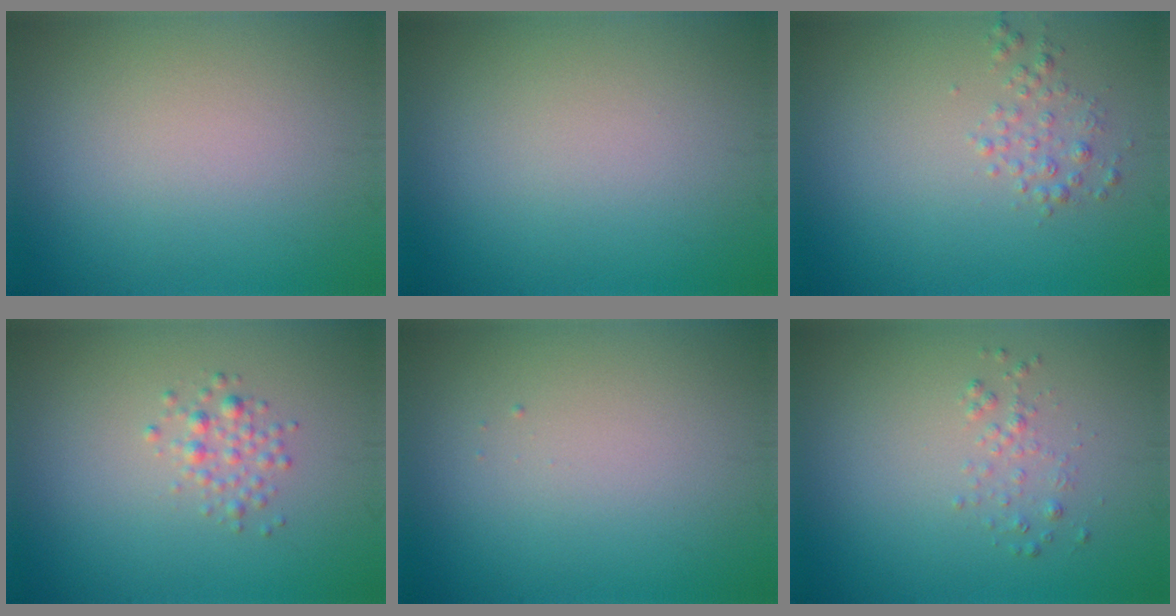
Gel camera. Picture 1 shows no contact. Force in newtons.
{"total": 0.0}
{"total": 1.5, "press": 1.5, "slide": 0.0}
{"total": 1.5, "press": 1.5, "slide": 0.0}
{"total": 0.0}
{"total": 1.0, "press": 1.0, "slide": 0.1}